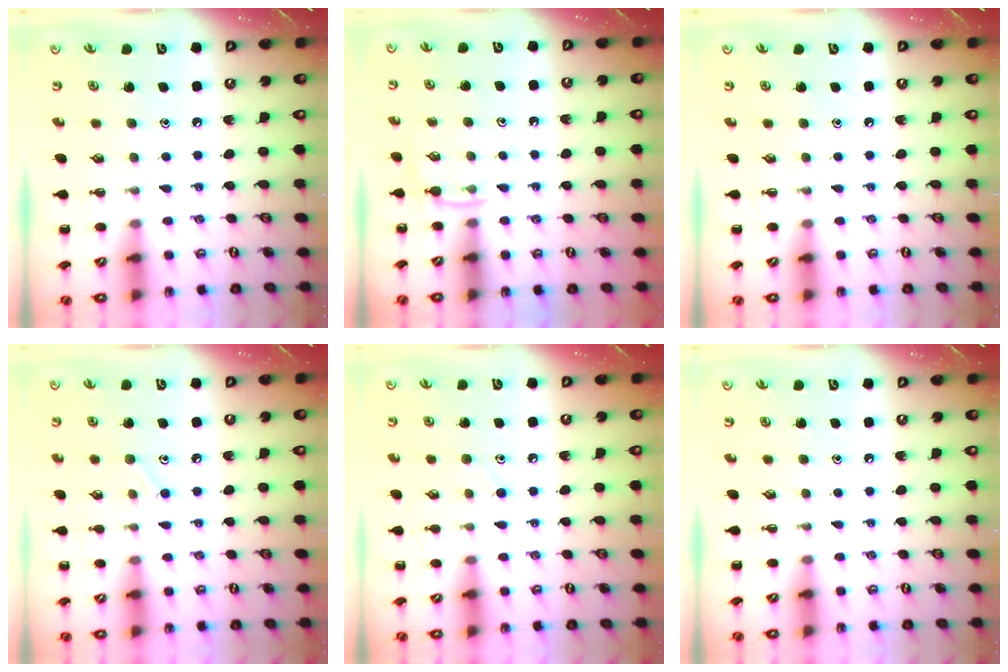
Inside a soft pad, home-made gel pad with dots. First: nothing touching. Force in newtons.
{"total": 4.0, "press": 3.8, "slide": 1.3}
{"total": 0.0}
{"total": 6.6, "press": 6.4, "slide": 2.0}
{"total": 6.6, "press": 6.3, "slide": 2.1}
{"total": 0.0}